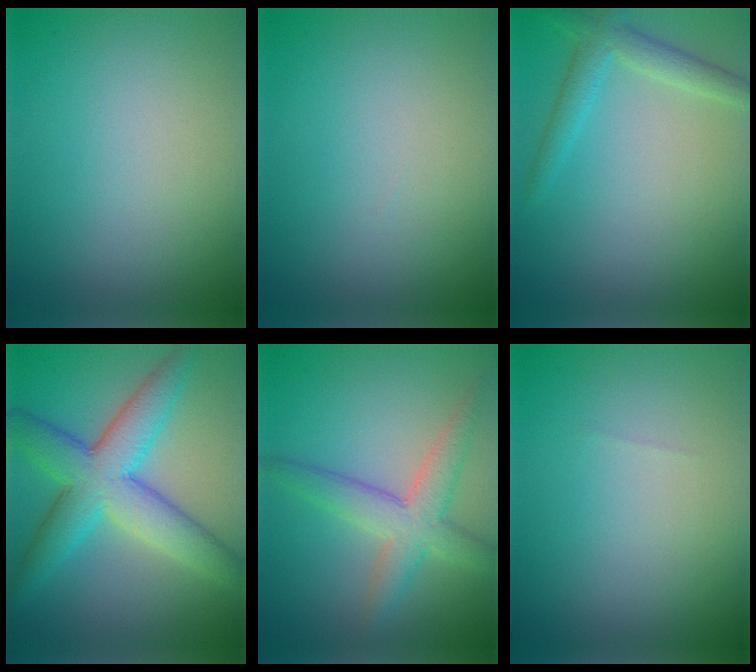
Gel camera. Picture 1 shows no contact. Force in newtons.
{"total": 0.0}
{"total": 2.7, "press": 2.7, "slide": 0.1}
{"total": 7.8, "press": 7.8, "slide": 0.1}
{"total": 4.3, "press": 4.3, "slide": 0.3}
{"total": 0.0}